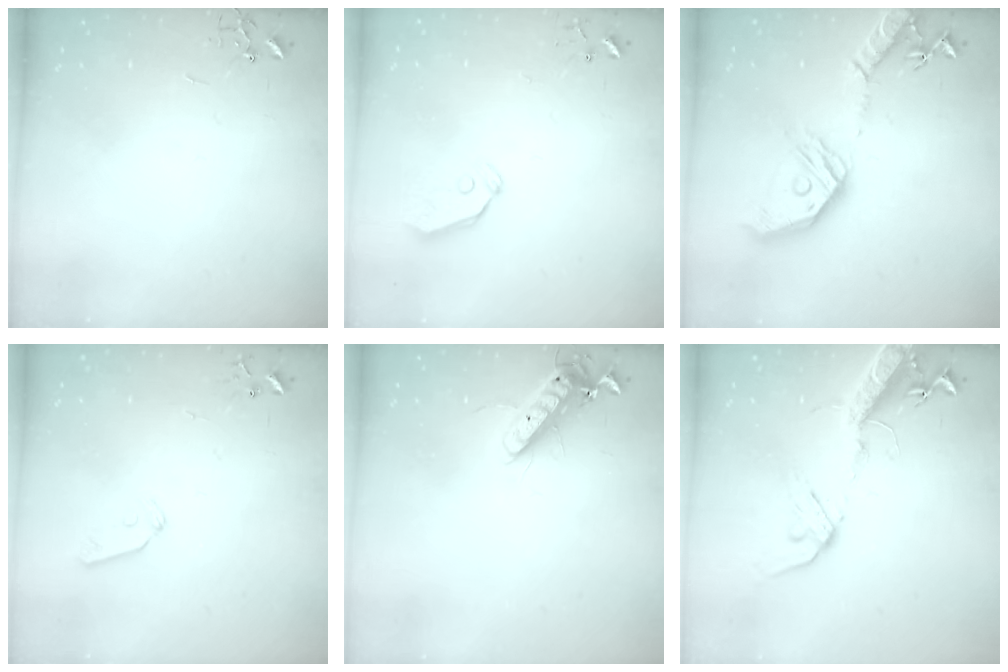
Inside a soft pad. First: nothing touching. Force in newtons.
{"total": 4.8, "press": 4.8, "slide": 0.4}
{"total": 21.3, "press": 21.1, "slide": 3.1}
{"total": 7.3, "press": 7.3, "slide": 0.7}
{"total": 12.2, "press": 12.1, "slide": 1.7}
{"total": 16.2, "press": 15.8, "slide": 3.6}